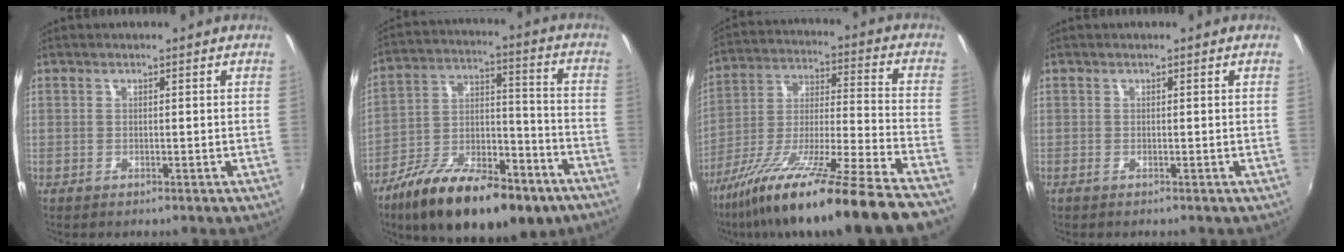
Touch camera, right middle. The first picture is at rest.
{"total": 24.3, "force": [-15.4, 9.8, 16.0], "torque": [-0.277, -0.017, -0.237]}
{"total": 26.3, "force": [-20.2, -0.6, 16.9], "torque": [-0.273, -0.072, -0.330]}
{"total": 0.0}